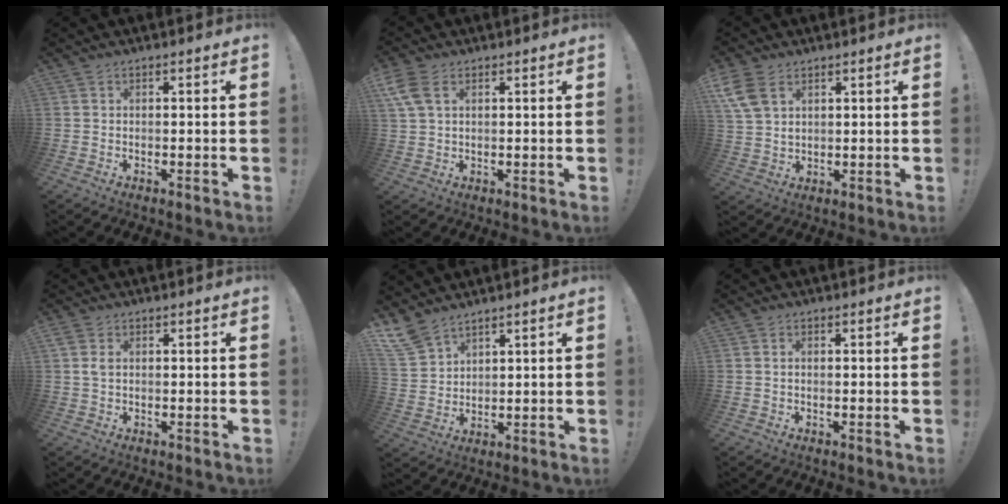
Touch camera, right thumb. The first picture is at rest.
{"total": 6.6, "force": [2.9, 4.0, 4.5], "torque": [-0.094, -0.007, 0.056]}
{"total": 9.0, "force": [4.6, 5.9, 5.1], "torque": [-0.103, -0.012, 0.091]}
{"total": 2.4, "force": [0.5, 1.6, 1.8], "torque": [-0.047, 0.003, 0.008]}
{"total": 7.6, "force": [6.2, 3.4, 2.6], "torque": [-0.055, -0.038, 0.124]}
{"total": 0.6, "force": [-0.2, 0.2, 0.6], "torque": [-0.019, 0.005, -0.002]}